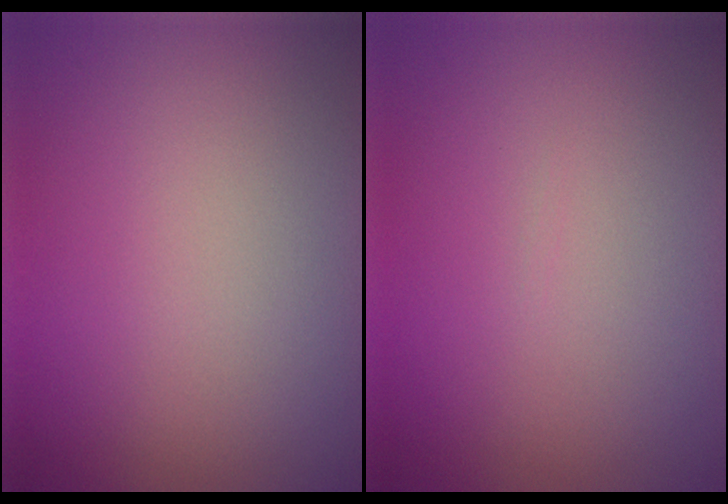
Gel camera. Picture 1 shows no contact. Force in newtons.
{"total": 0.0}